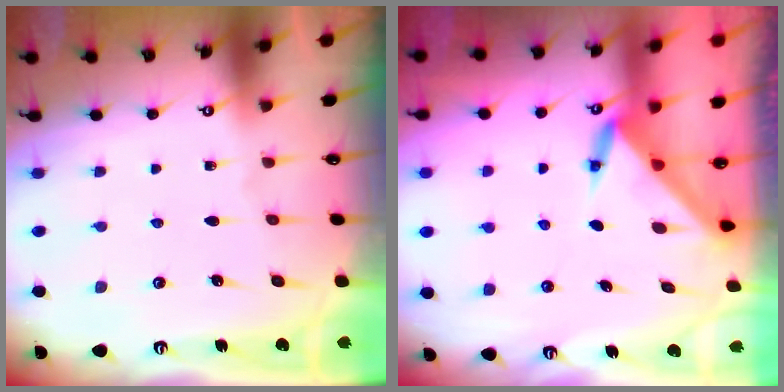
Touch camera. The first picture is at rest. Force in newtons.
{"total": 3.4, "press": 3.4, "slide": 0.1}